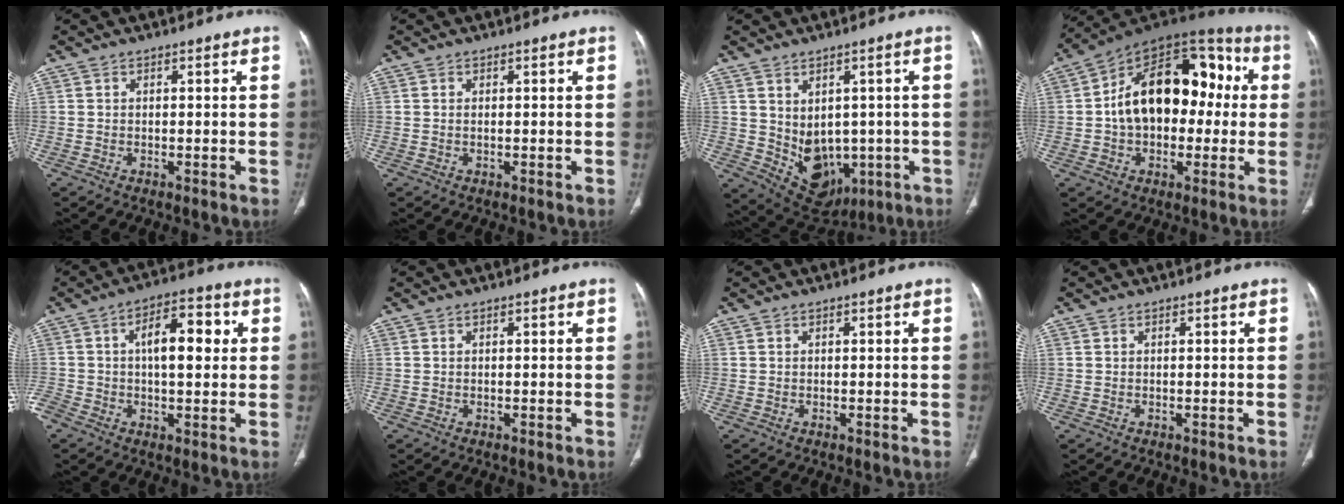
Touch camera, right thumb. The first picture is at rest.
{"total": 0.0}
{"total": 11.7, "force": [-1.3, 8.6, 7.7], "torque": [-0.085, -0.001, 0.018]}
{"total": 22.4, "force": [1.2, 14.4, 17.1], "torque": [-0.233, 0.049, 0.013]}
{"total": 12.4, "force": [0.9, 6.5, 10.6], "torque": [-0.172, 0.027, 0.010]}
{"total": 0.0}
{"total": 0.0}
{"total": 0.0}